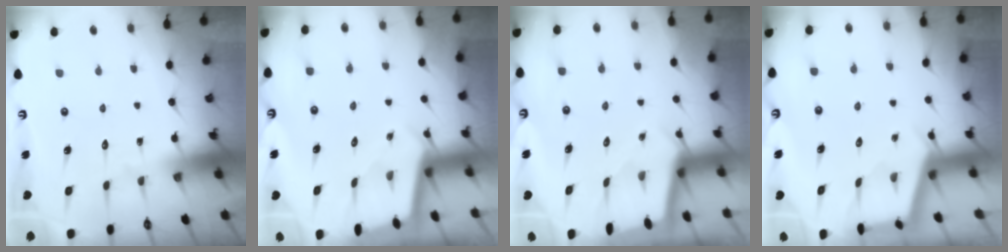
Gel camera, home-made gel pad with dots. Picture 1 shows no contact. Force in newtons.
{"total": 1.9, "press": 1.9, "slide": 0.2}
{"total": 2.2, "press": 2.2, "slide": 0.3}
{"total": 2.9, "press": 2.9, "slide": 0.3}